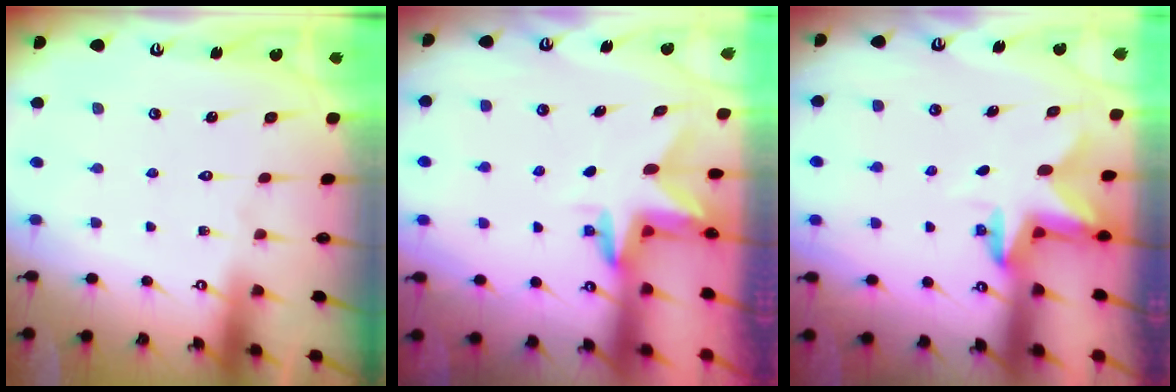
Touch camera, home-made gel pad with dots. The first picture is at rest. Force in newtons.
{"total": 2.9, "press": 2.9, "slide": 0.2}
{"total": 2.7, "press": 2.7, "slide": 0.5}